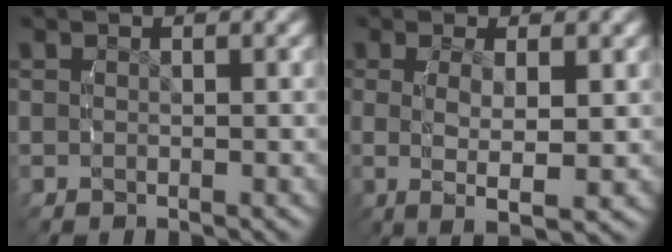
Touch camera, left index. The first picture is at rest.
{"total": 4.9, "force": [-0.3, 1.6, 4.7], "torque": [-0.091, -0.013, 0.006]}